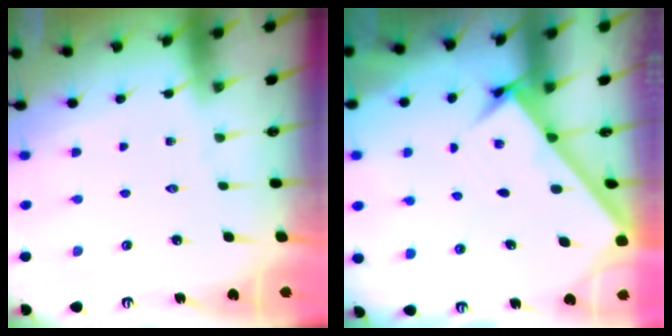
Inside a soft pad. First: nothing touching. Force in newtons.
{"total": 2.5, "press": 2.5, "slide": 0.2}